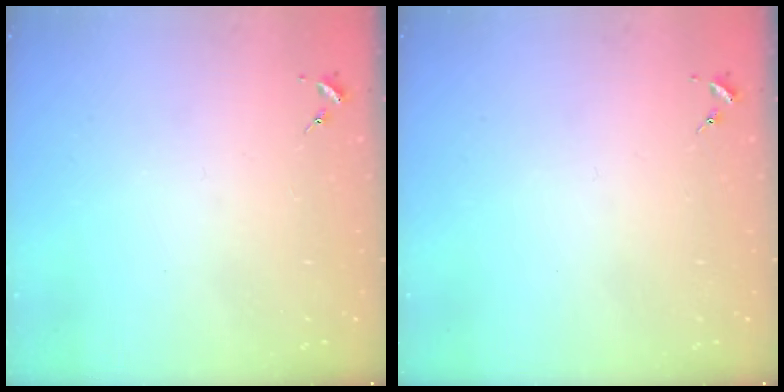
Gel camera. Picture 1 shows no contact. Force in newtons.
{"total": 0.0}